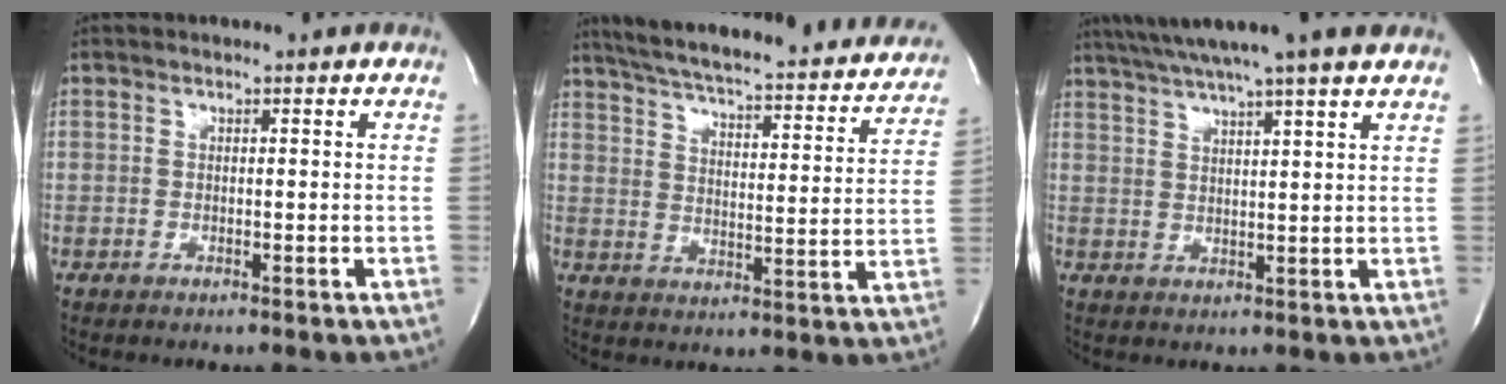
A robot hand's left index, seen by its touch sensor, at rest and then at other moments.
{"total": 29.1, "force": [25.9, 5.2, 12.1], "torque": [-0.199, -0.038, 0.323]}
{"total": 13.6, "force": [11.4, -0.9, 7.4], "torque": [-0.133, 0.025, 0.158]}